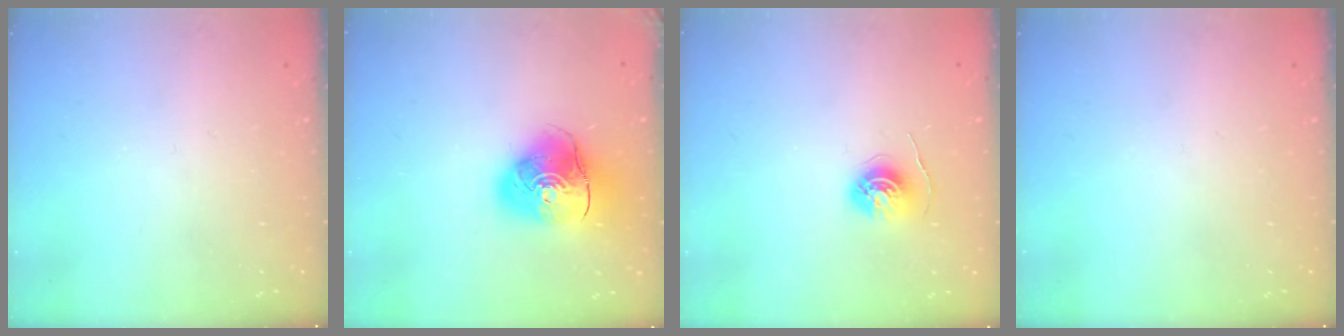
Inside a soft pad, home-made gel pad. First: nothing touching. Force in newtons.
{"total": 12.7, "press": 12.6, "slide": 2.0}
{"total": 5.7, "press": 5.7, "slide": 0.5}
{"total": 0.0}